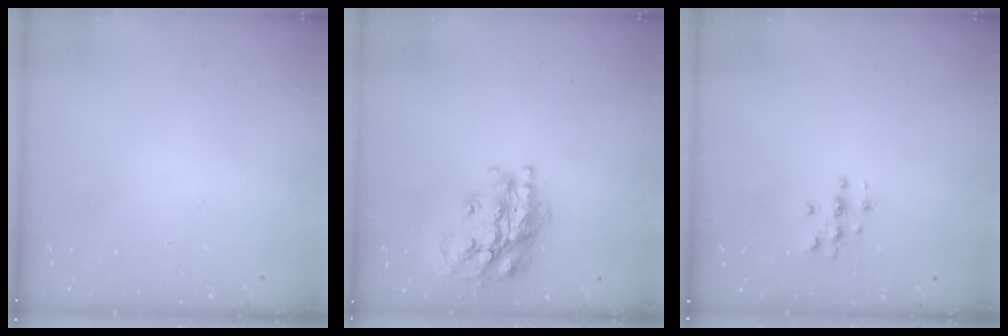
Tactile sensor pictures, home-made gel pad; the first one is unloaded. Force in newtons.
{"total": 20.3, "press": 20.3, "slide": 1.6}
{"total": 3.1, "press": 3.1, "slide": 0.3}